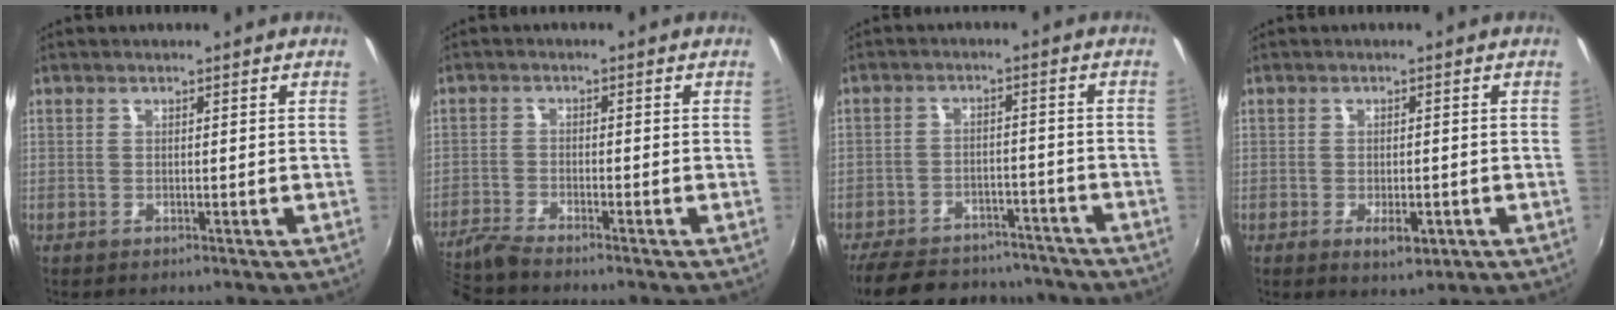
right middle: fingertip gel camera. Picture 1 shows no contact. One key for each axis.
{"total": 5.6, "fx": -5.2, "fy": -0.1, "fz": 2.0, "tx": -0.056, "ty": -0.020, "tz": -0.103}
{"total": 20.4, "fx": -16.9, "fy": 8.2, "fz": 8.0, "tx": -0.184, "ty": 0.016, "tz": -0.231}
{"total": 3.5, "fx": -1.3, "fy": 1.7, "fz": 2.8, "tx": -0.052, "ty": -0.009, "tz": -0.017}